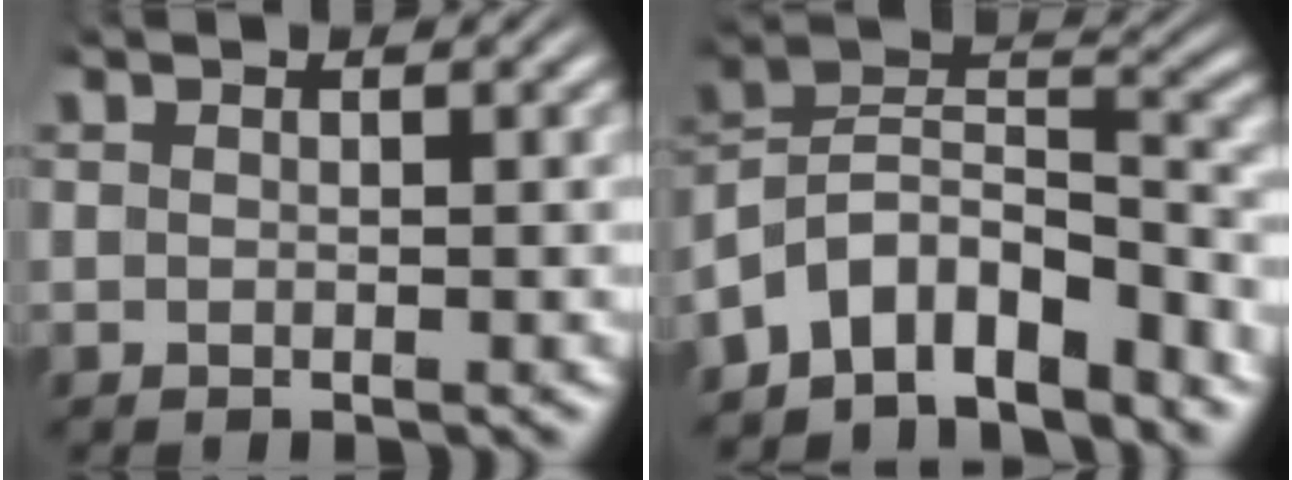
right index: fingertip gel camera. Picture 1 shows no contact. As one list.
[{"total": 11.6, "force": [-3.8, 8.6, 6.7], "torque": [-0.141, -0.032, -0.067]}]